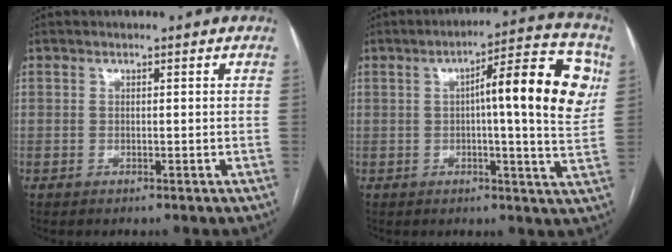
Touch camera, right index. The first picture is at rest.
{"total": 14.6, "force": [3.0, 2.0, 14.1], "torque": [-0.189, 0.028, 0.034]}